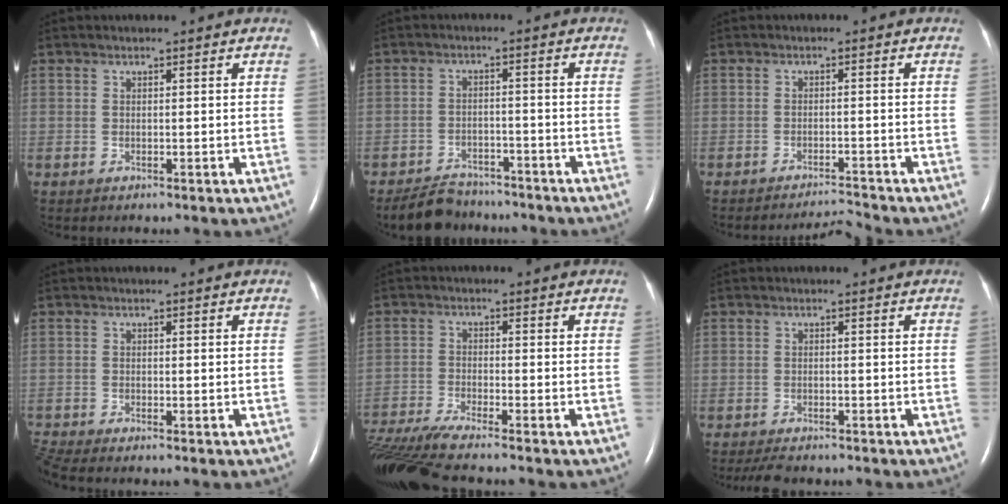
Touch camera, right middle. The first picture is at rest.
{"total": 6.2, "force": [-5.6, 2.4, 1.1], "torque": [-0.028, -0.008, -0.093]}
{"total": 3.2, "force": [-2.8, -1.4, -0.6], "torque": [0.004, -0.006, -0.043]}
{"total": 2.2, "force": [-2.1, -0.5, 0.5], "torque": [-0.022, -0.011, -0.044]}
{"total": 9.4, "force": [-8.4, -1.3, 4.0], "torque": [-0.075, -0.024, -0.151]}
{"total": 2.8, "force": [-2.4, 1.0, 1.0], "torque": [-0.021, -0.005, -0.032]}